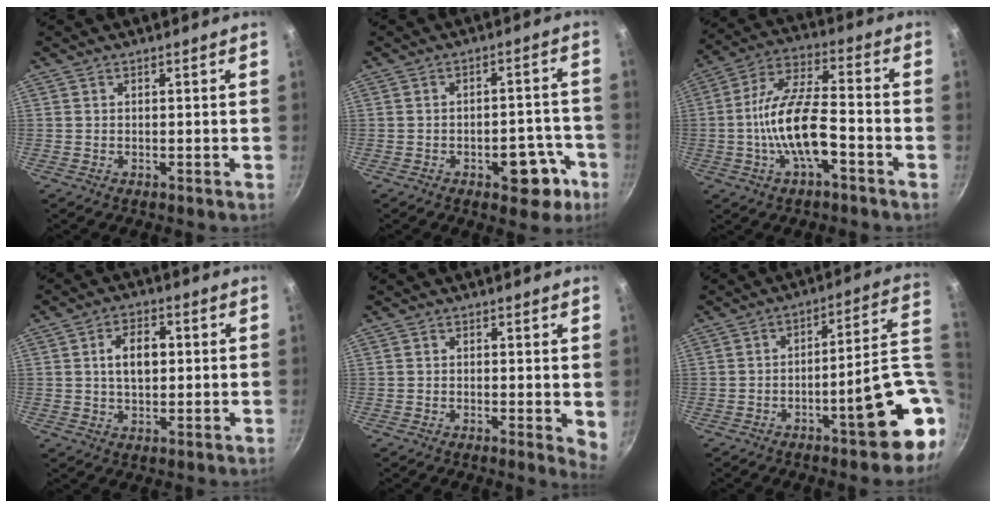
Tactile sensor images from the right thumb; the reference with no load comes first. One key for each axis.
{"total": 8.8, "fx": -4.2, "fy": 4.7, "fz": 6.2, "tx": -0.040, "ty": 0.036, "tz": -0.046}
{"total": 13.8, "fx": -4.3, "fy": 5.2, "fz": 12.1, "tx": -0.221, "ty": 0.038, "tz": -0.090}
{"total": 7.0, "fx": 0.9, "fy": 4.3, "fz": 5.4, "tx": -0.075, "ty": 0.009, "tz": 0.013}
{"total": 3.2, "fx": 0.3, "fy": 1.3, "fz": 2.9, "tx": -0.030, "ty": -0.007, "tz": 0.001}
{"total": 16.2, "fx": -3.6, "fy": 4.7, "fz": 15.1, "tx": -0.165, "ty": 0.033, "tz": -0.045}